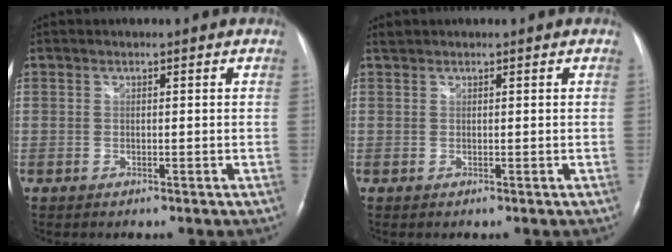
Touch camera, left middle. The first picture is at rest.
{"total": 0.7, "force": [0.7, 0.2, 0.0], "torque": [-0.007, 0.007, 0.016]}